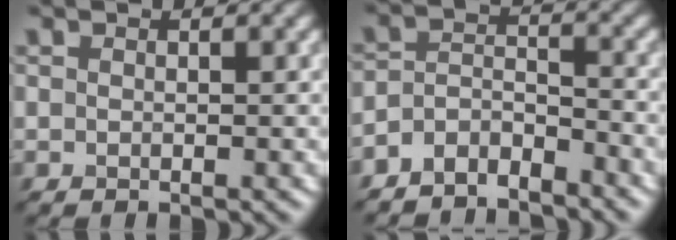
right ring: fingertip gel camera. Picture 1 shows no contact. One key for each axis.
{"total": 4.0, "fx": -3.5, "fy": 1.4, "fz": 1.3, "tx": -0.025, "ty": 0.000, "tz": -0.076}